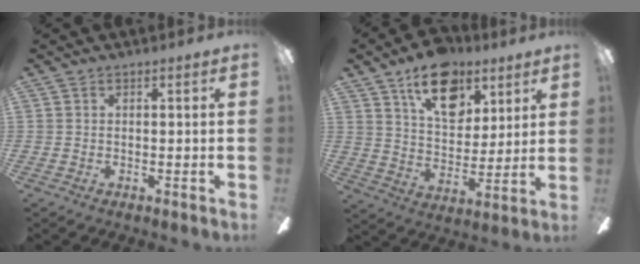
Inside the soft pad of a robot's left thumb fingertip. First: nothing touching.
{"total": 17.1, "force": [10.2, 10.1, 9.3], "torque": [-0.126, -0.046, 0.180]}